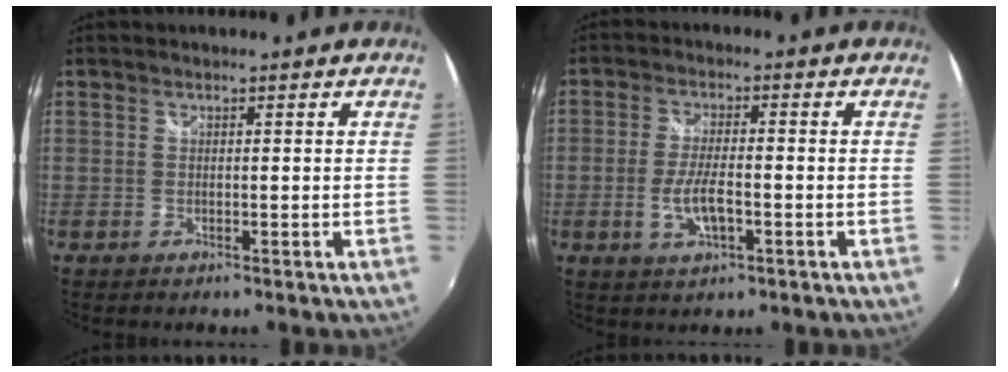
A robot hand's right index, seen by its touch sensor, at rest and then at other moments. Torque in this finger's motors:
{"motor_torque": [0.14, -0.06, 0.36, 0.05]}